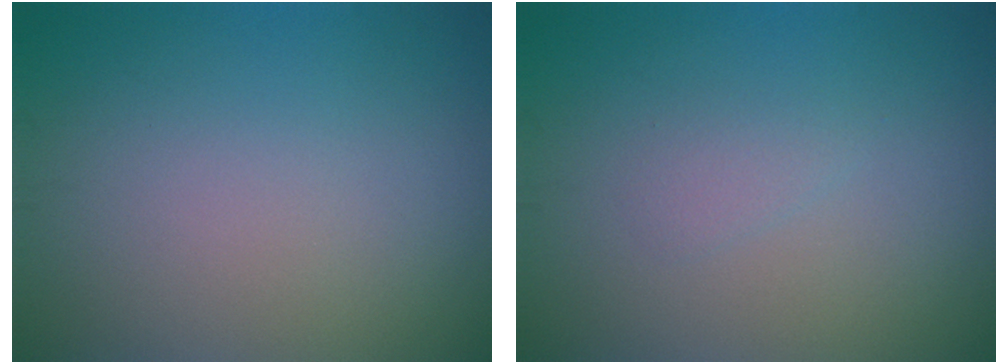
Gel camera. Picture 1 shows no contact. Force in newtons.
{"total": 0.9, "press": 0.9, "slide": 0.2}